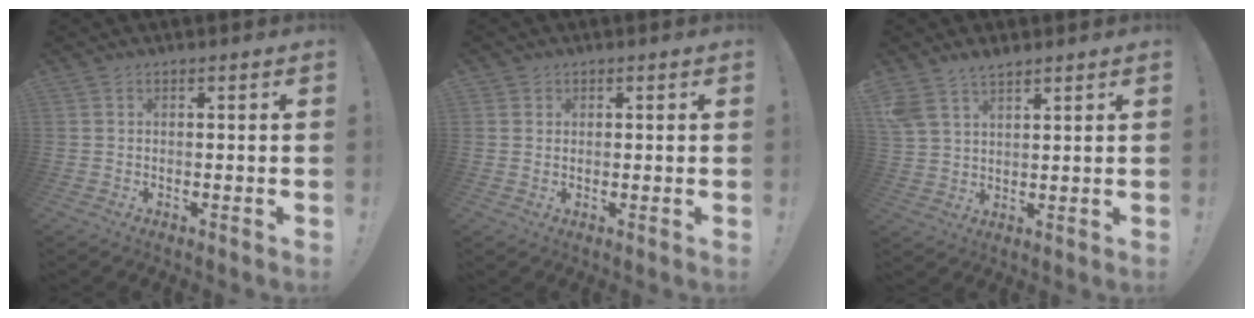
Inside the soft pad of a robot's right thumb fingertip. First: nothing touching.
{"total": 1.7, "force": [1.0, 1.3, 0.1], "torque": [0.006, -0.003, 0.018]}
{"total": 6.3, "force": [5.1, 3.1, 2.3], "torque": [-0.040, -0.024, 0.099]}